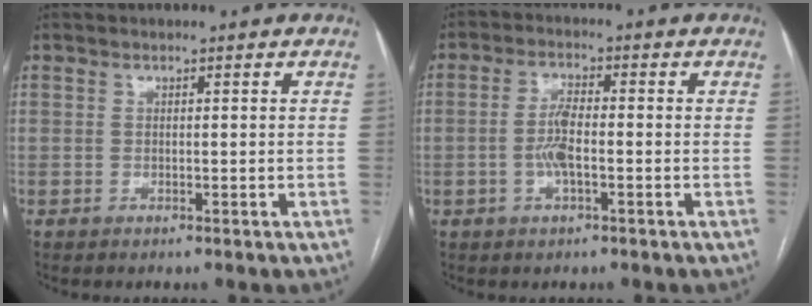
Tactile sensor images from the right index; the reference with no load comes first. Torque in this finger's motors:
{"motor_torque": [1.19, -0.03, 0.53, 0.12]}